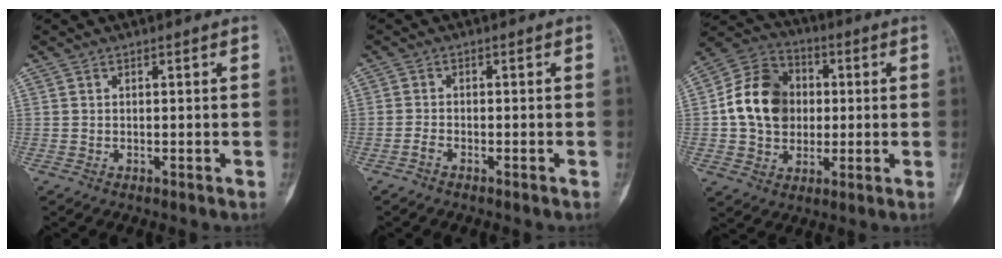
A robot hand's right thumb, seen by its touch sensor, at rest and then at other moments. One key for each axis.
{"total": 1.4, "fx": -1.1, "fy": 0.5, "fz": 0.8, "tx": -0.018, "ty": 0.011, "tz": -0.023}
{"total": 14.5, "fx": 0.6, "fy": 11.8, "fz": 8.3, "tx": -0.117, "ty": 0.023, "tz": 0.006}